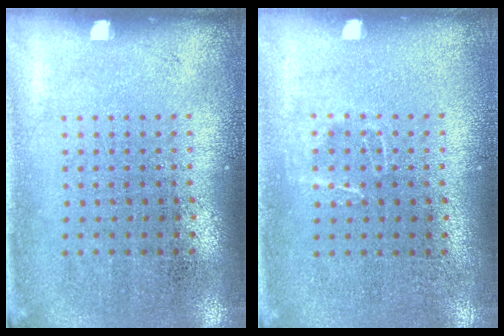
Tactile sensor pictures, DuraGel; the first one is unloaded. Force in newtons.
{"total": 0.9, "press": 0.8, "slide": 0.2}